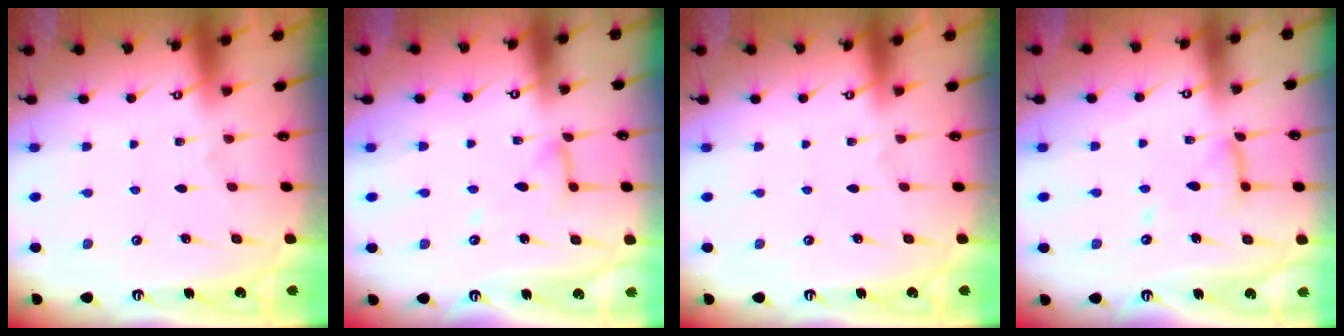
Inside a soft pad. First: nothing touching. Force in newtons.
{"total": 7.0, "press": 7.0, "slide": 0.5}
{"total": 0.0}
{"total": 11.1, "press": 11.1, "slide": 0.9}